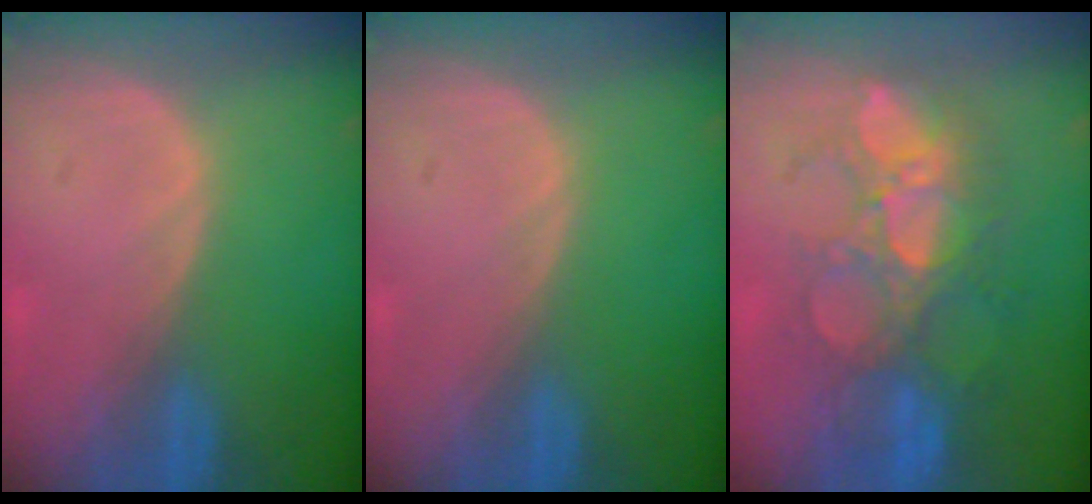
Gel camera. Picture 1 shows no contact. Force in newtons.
{"total": 0.0}
{"total": 10.1, "press": 9.2, "slide": 4.0}